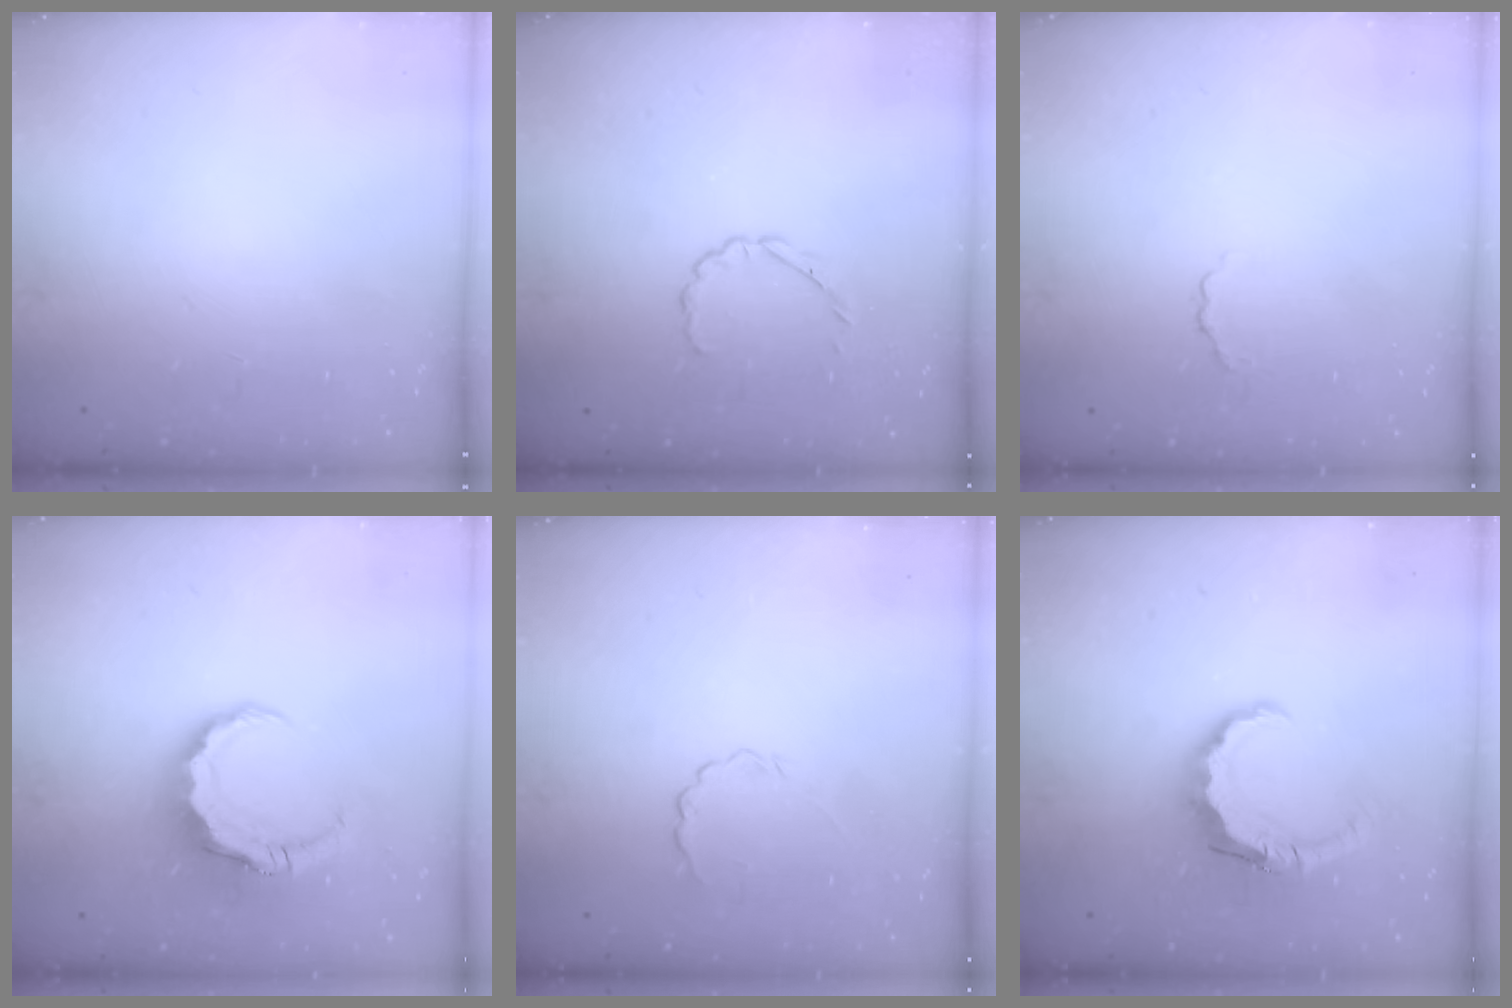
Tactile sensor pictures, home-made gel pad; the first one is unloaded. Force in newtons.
{"total": 2.3, "press": 2.1, "slide": 0.8}
{"total": 1.7, "press": 1.6, "slide": 0.5}
{"total": 8.2, "press": 8.1, "slide": 1.3}
{"total": 2.9, "press": 2.8, "slide": 0.8}
{"total": 8.2, "press": 8.2, "slide": 0.4}